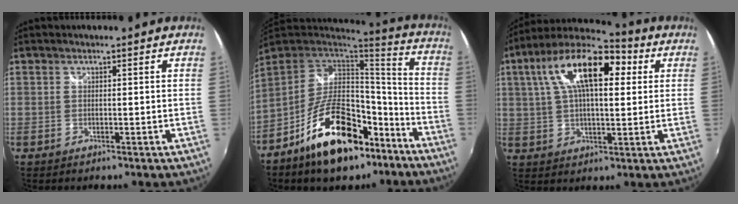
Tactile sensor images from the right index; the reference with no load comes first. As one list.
[{"total": 20.5, "force": [-11.7, 10.1, 13.4], "torque": [-0.237, 0.024, -0.172]}, {"total": 17.8, "force": [5.8, 7.7, 15.0], "torque": [-0.273, 0.037, 0.083]}]